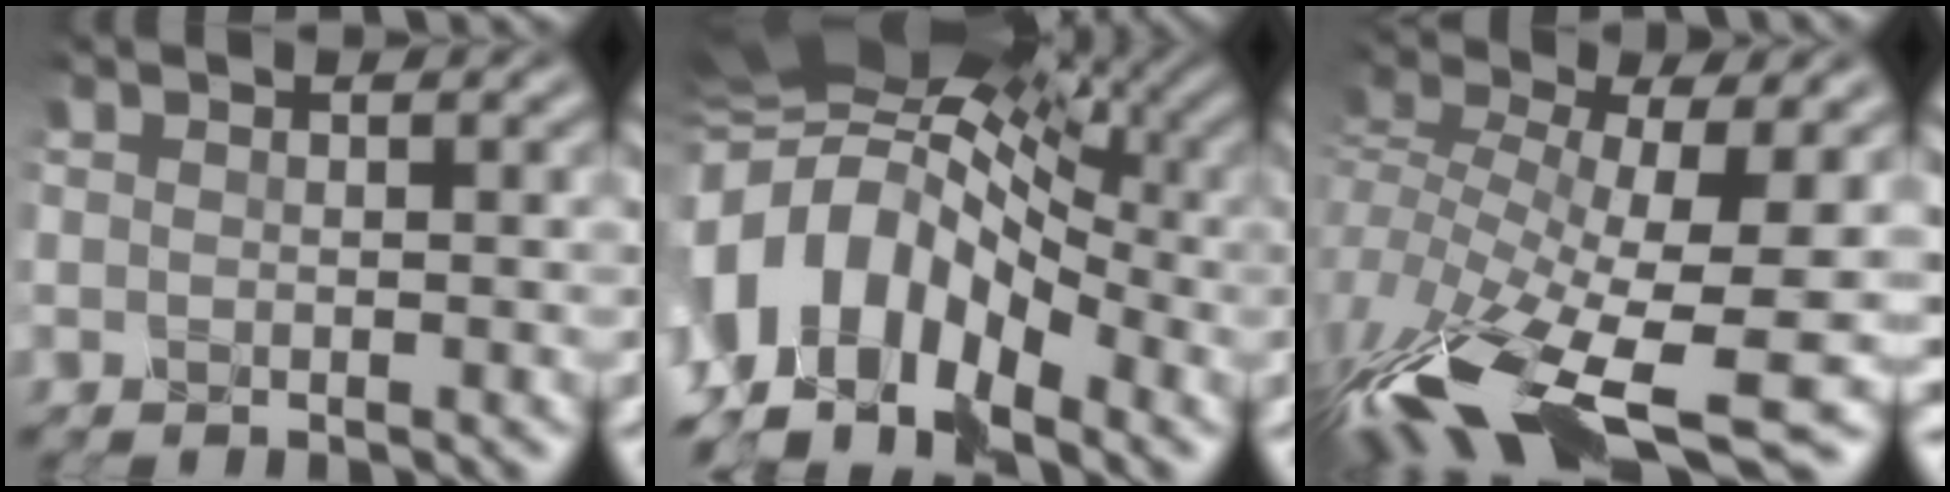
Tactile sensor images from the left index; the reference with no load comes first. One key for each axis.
{"total": 13.0, "fx": -4.5, "fy": 8.5, "fz": 8.7, "tx": -0.184, "ty": 0.001, "tz": -0.078}
{"total": 12.9, "fx": -5.9, "fy": 4.3, "fz": 10.7, "tx": -0.261, "ty": -0.011, "tz": -0.103}